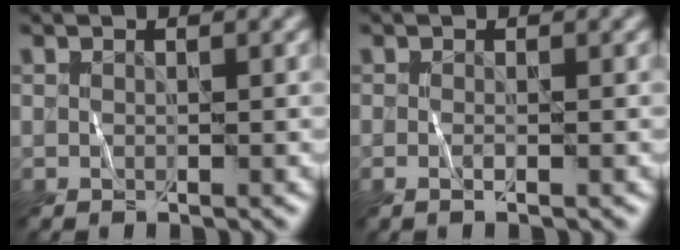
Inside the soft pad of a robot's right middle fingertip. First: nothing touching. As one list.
[{"total": 0.9, "force": [-0.3, 0.1, 0.8], "torque": [-0.017, -0.009, -0.005]}]